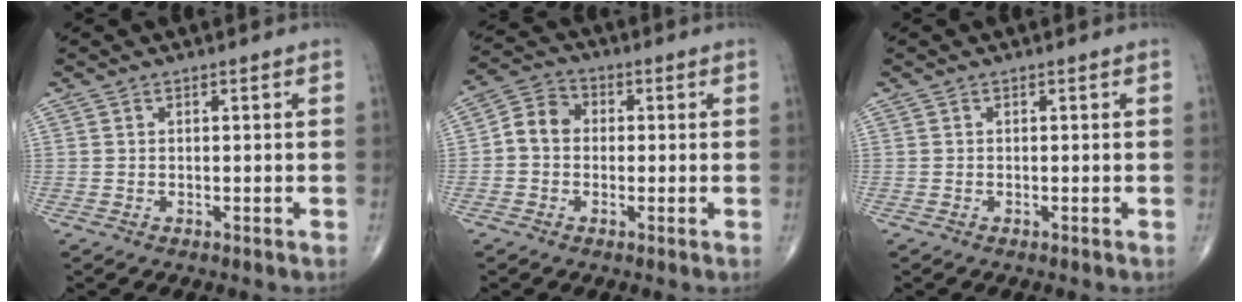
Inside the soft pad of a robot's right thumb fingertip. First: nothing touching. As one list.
[{"total": 5.9, "force": [-0.3, 5.0, 3.2], "torque": [-0.043, 0.022, -0.018]}, {"total": 0.0}]